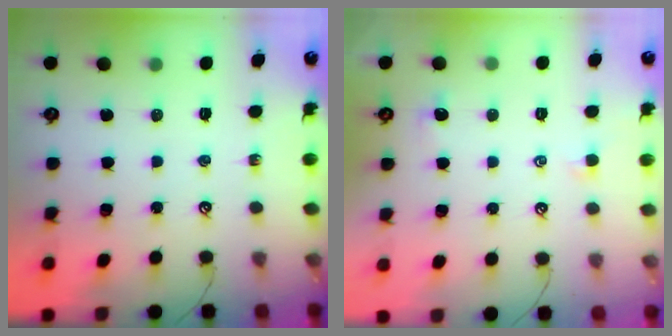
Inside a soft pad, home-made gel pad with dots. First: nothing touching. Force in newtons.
{"total": 0.5, "press": 0.1, "slide": 0.5}